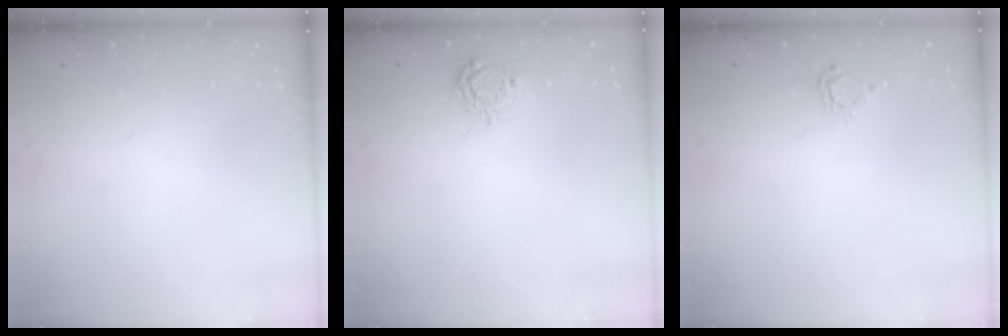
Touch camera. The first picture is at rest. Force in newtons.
{"total": 6.6, "press": 6.6, "slide": 0.1}
{"total": 3.8, "press": 3.7, "slide": 0.6}